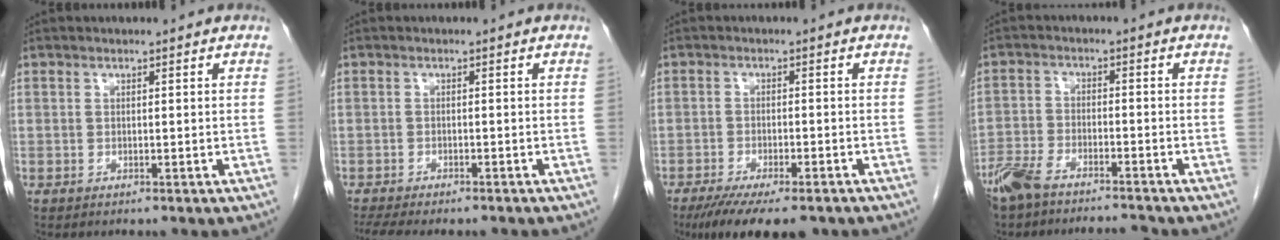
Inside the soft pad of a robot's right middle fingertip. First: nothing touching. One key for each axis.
{"total": 8.8, "fx": -7.6, "fy": 2.0, "fz": 4.0, "tx": -0.061, "ty": -0.003, "tz": -0.109}
{"total": 10.9, "fx": -8.2, "fy": 3.0, "fz": 6.6, "tx": -0.093, "ty": -0.012, "tz": -0.122}
{"total": 7.4, "fx": -6.5, "fy": 1.6, "fz": 3.1, "tx": -0.065, "ty": -0.008, "tz": -0.119}